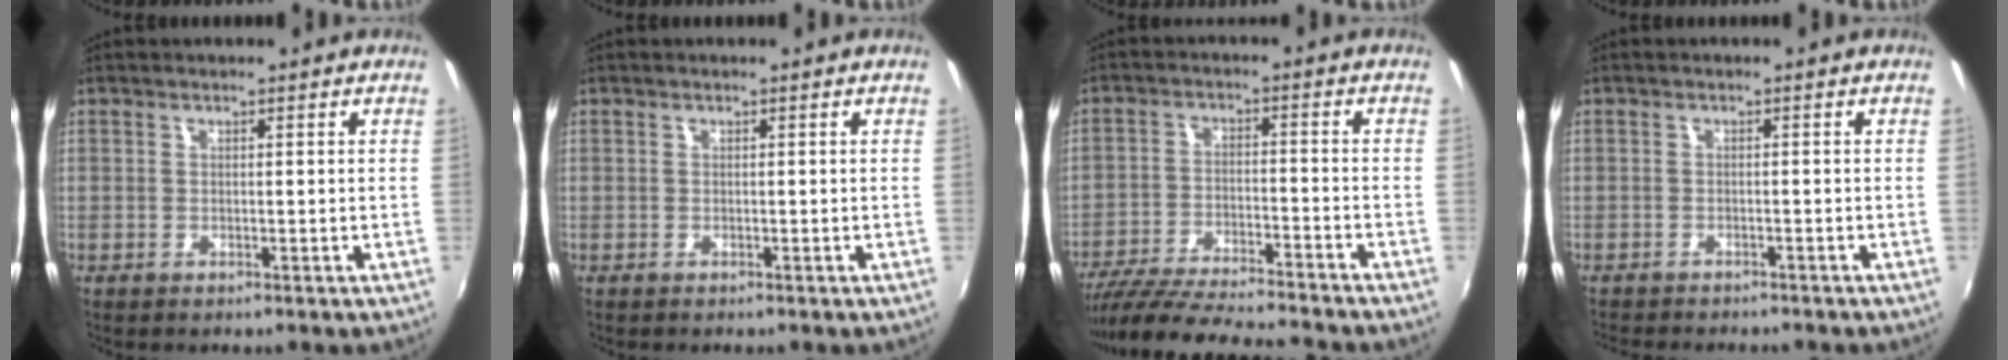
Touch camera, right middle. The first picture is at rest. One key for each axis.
{"total": 0.0}
{"total": 18.2, "fx": -16.2, "fy": 1.4, "fz": 8.1, "tx": -0.162, "ty": -0.033, "tz": -0.262}
{"total": 5.2, "fx": -4.8, "fy": 1.1, "fz": 1.6, "tx": -0.046, "ty": -0.016, "tz": -0.074}